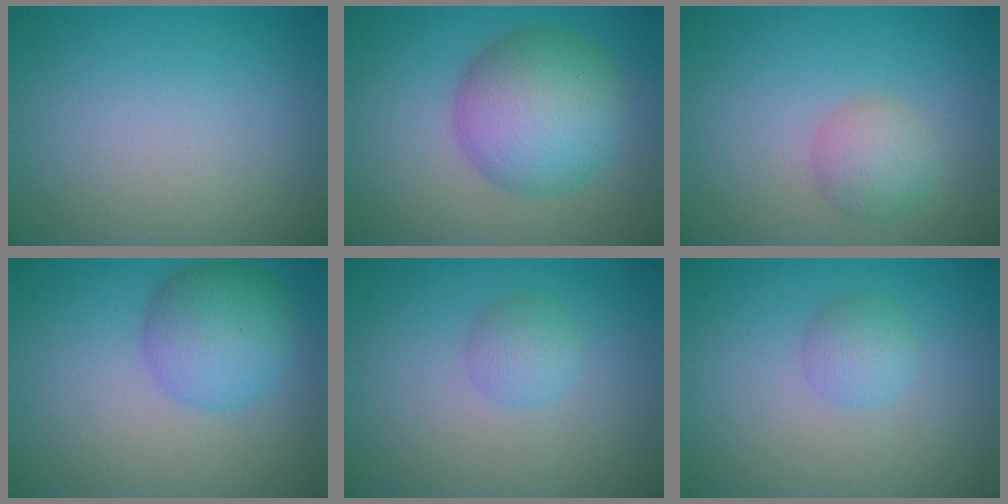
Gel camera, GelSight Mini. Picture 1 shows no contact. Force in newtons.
{"total": 8.1, "press": 8.1, "slide": 0.3}
{"total": 2.7, "press": 2.7, "slide": 0.1}
{"total": 5.1, "press": 5.1, "slide": 0.1}
{"total": 1.8, "press": 1.8, "slide": 0.0}
{"total": 1.8, "press": 1.8, "slide": 0.0}